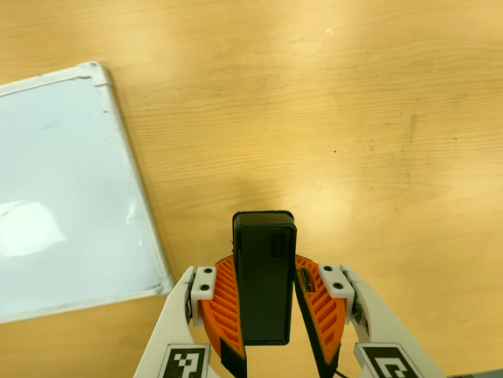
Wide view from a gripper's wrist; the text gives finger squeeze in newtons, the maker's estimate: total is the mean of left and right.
{"total": 7.6, "left": 6.9, "right": 8.4}